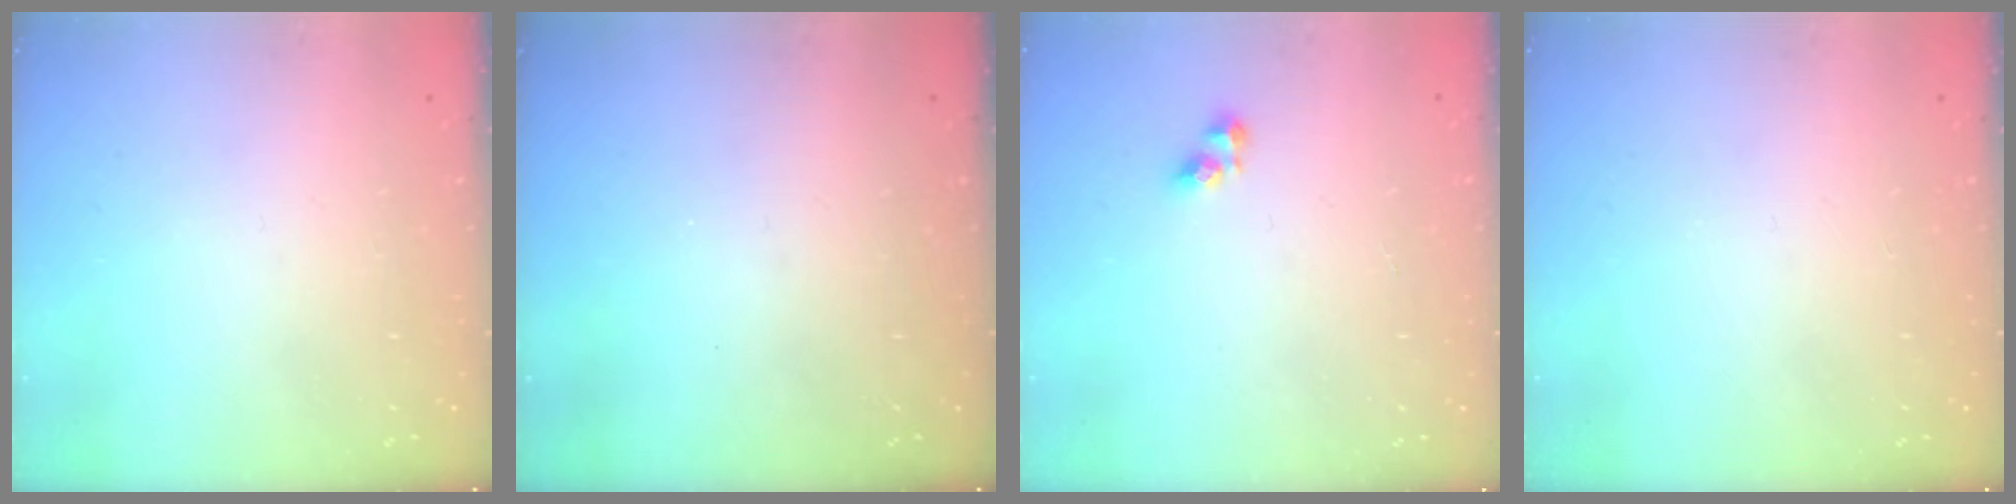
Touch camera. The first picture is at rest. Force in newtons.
{"total": 0.0}
{"total": 4.4, "press": 4.4, "slide": 0.6}
{"total": 0.0}